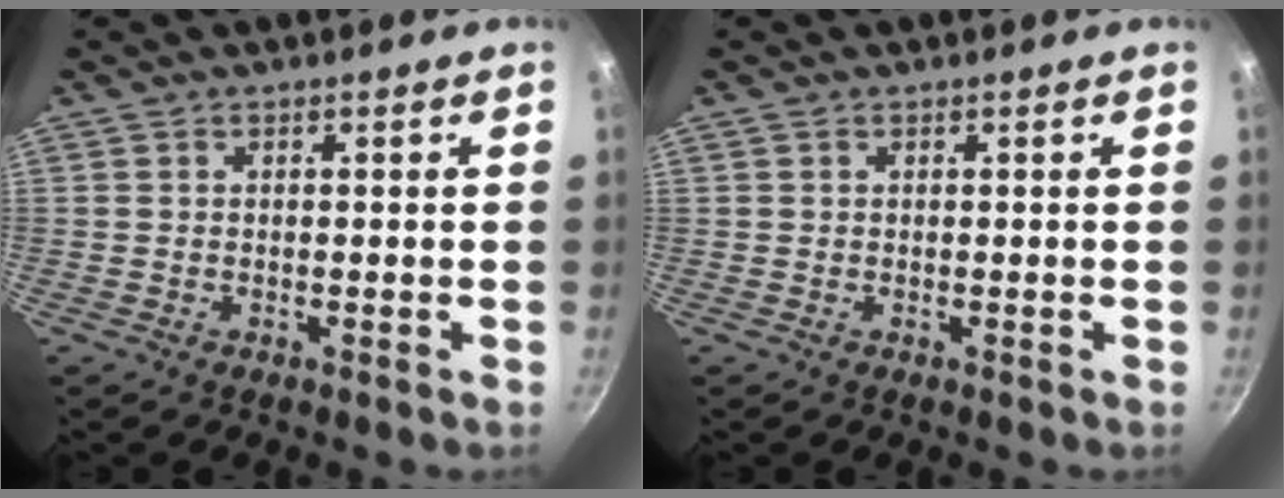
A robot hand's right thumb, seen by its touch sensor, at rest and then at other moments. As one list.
[{"total": 0.0}]